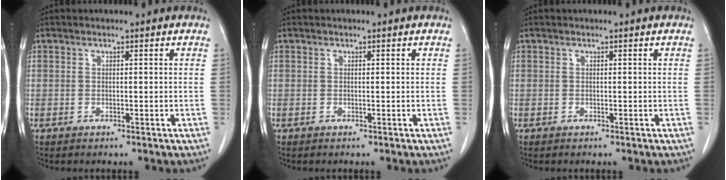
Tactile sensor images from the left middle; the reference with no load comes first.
{"total": 0.0}
{"total": 0.0}